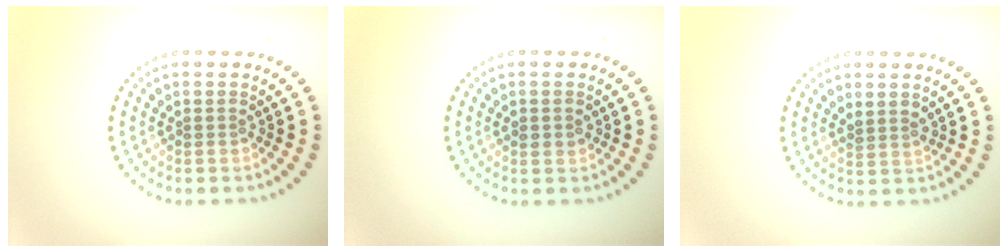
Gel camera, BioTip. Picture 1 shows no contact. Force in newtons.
{"total": 1.0, "press": 1.0, "slide": 0.3}
{"total": 1.3, "press": 1.1, "slide": 0.7}